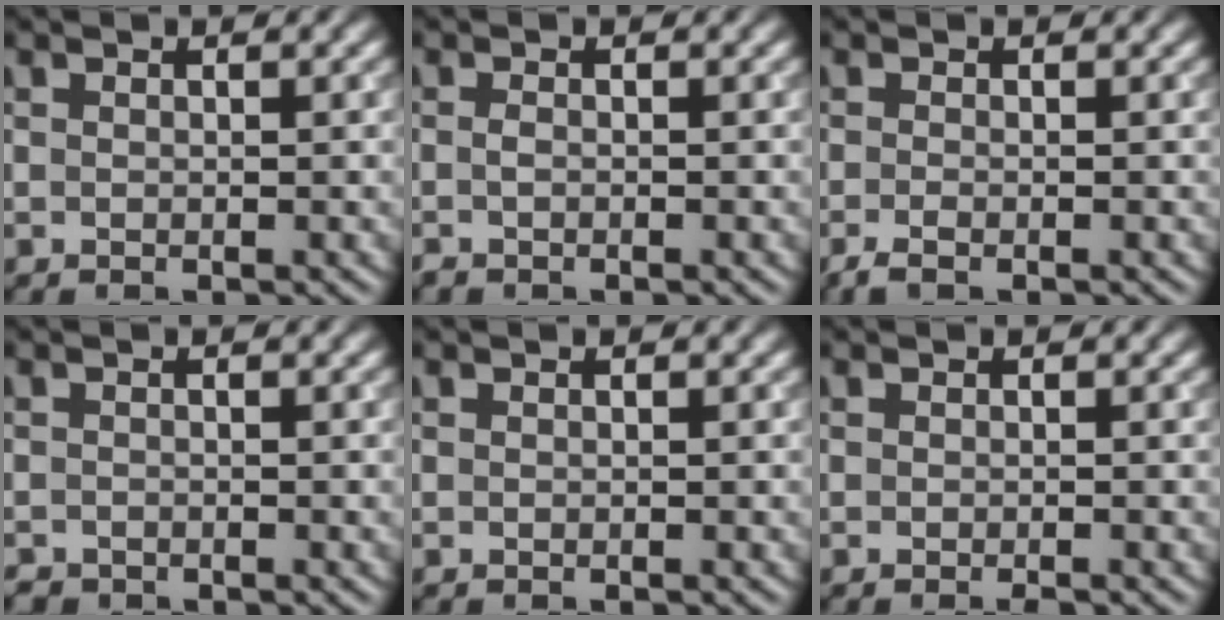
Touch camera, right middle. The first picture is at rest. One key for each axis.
{"total": 0.7, "fx": -0.4, "fy": 0.2, "fz": 0.5, "tx": -0.012, "ty": 0.000, "tz": -0.010}
{"total": 1.5, "fx": -1.0, "fy": 0.3, "fz": 1.1, "tx": -0.022, "ty": -0.005, "tz": -0.023}
{"total": 0.8, "fx": -0.7, "fy": 0.3, "fz": 0.0, "tx": 0.003, "ty": -0.005, "tz": -0.013}
{"total": 0.0}
{"total": 0.6, "fx": -0.4, "fy": 0.0, "fz": 0.5, "tx": -0.007, "ty": -0.001, "tz": -0.008}